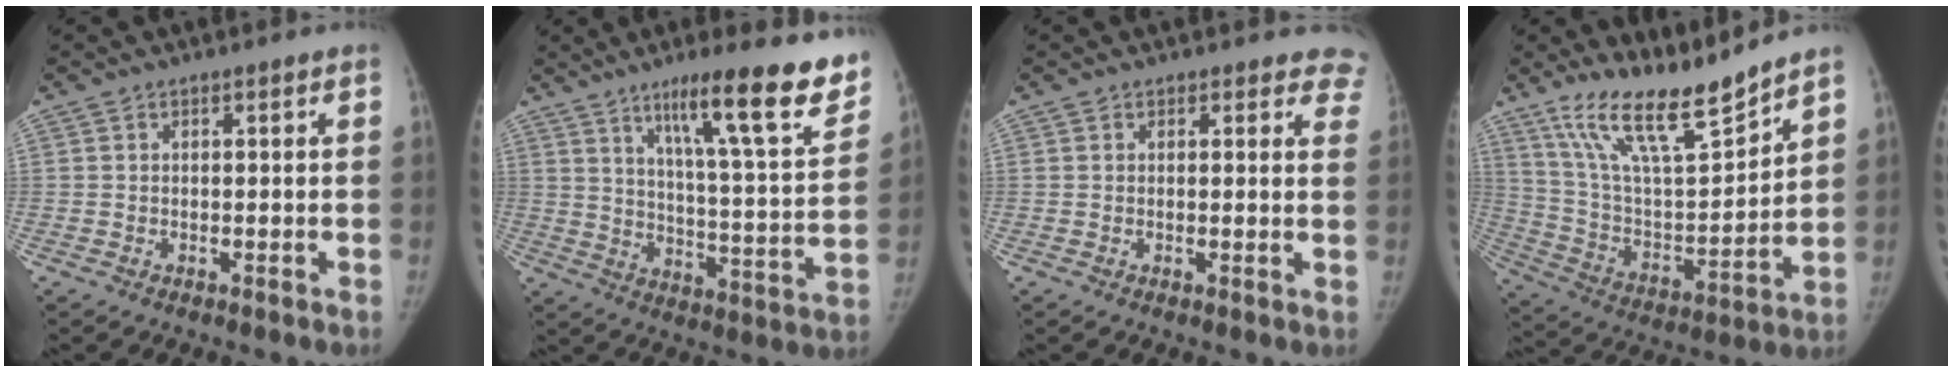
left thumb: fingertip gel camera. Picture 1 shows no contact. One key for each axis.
{"total": 22.5, "fx": 14.3, "fy": 3.5, "fz": 17.1, "tx": -0.220, "ty": -0.061, "tz": 0.217}
{"total": 5.1, "fx": 4.5, "fy": 2.2, "fz": 0.7, "tx": 0.037, "ty": -0.017, "tz": 0.022}
{"total": 16.7, "fx": 13.9, "fy": 2.8, "fz": 8.7, "tx": -0.125, "ty": -0.080, "tz": 0.263}